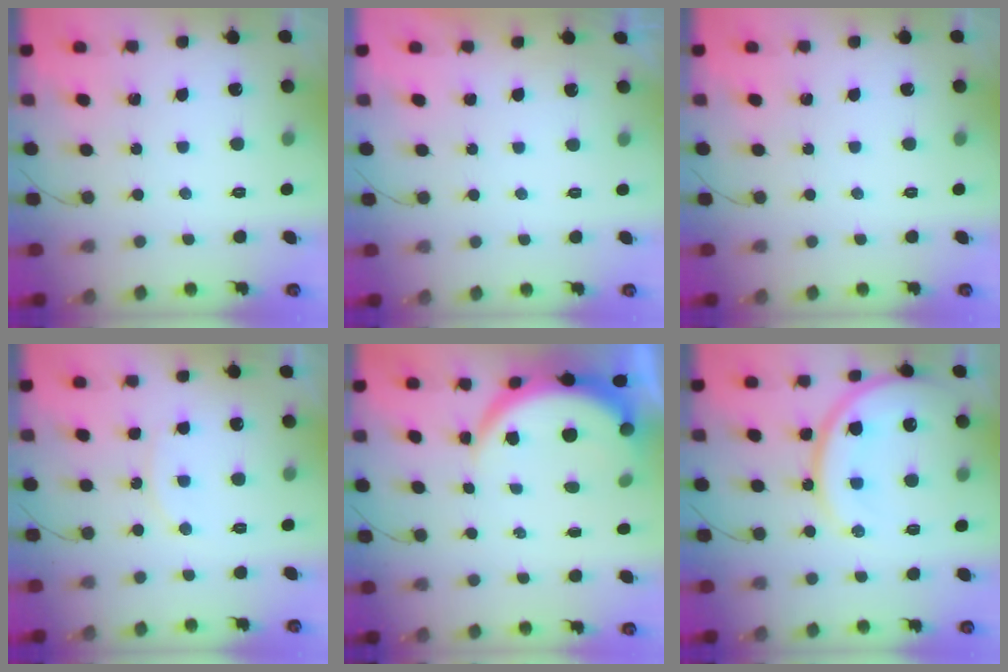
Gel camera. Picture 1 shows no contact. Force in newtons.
{"total": 1.1, "press": 1.0, "slide": 0.5}
{"total": 0.0}
{"total": 6.4, "press": 6.4, "slide": 0.3}
{"total": 6.6, "press": 6.6, "slide": 0.9}
{"total": 17.5, "press": 17.4, "slide": 1.7}